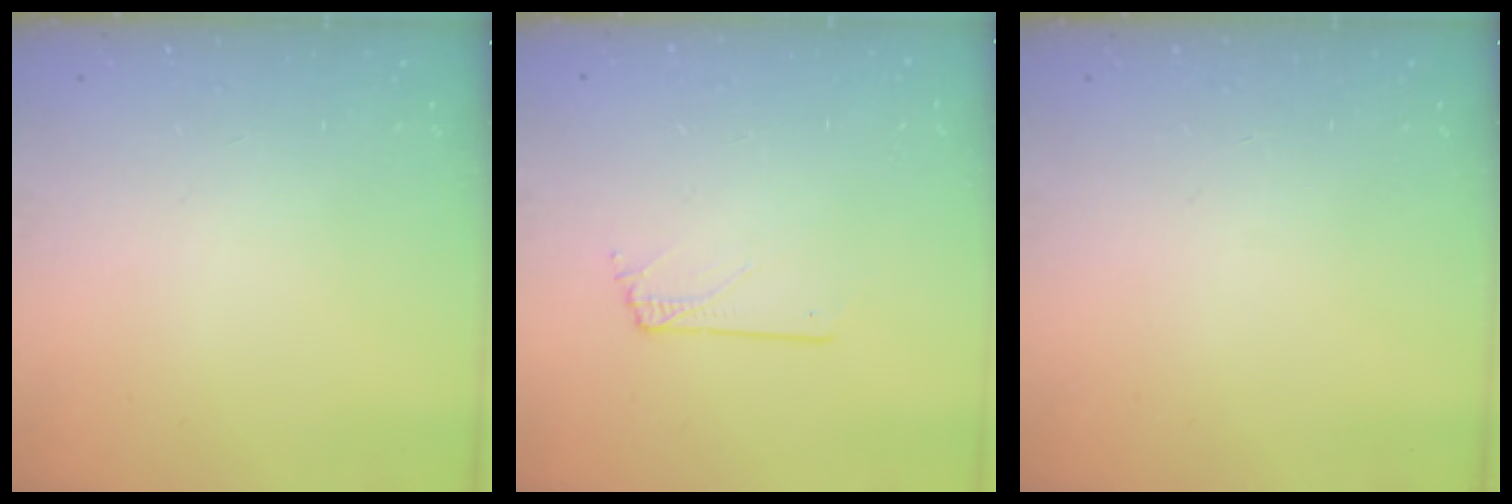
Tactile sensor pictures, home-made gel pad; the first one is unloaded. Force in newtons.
{"total": 0.6, "press": 0.6, "slide": 0.1}
{"total": 0.0}